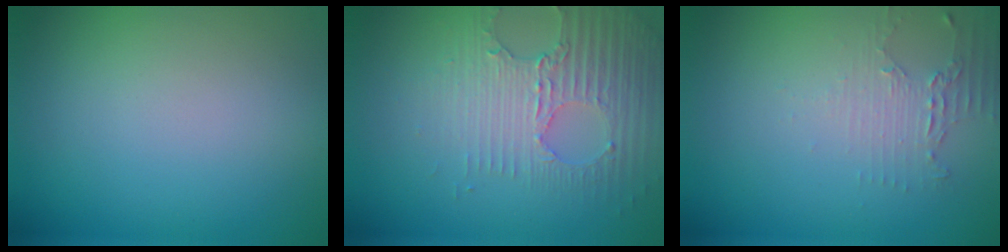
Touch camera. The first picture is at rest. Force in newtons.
{"total": 3.5, "press": 3.4, "slide": 0.8}
{"total": 2.2, "press": 1.6, "slide": 1.5}